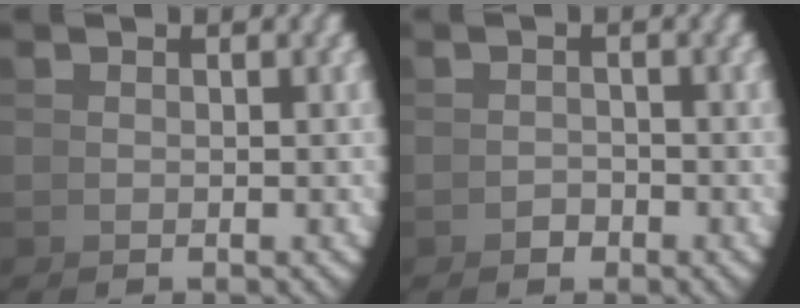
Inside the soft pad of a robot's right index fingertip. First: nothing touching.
{"total": 1.2, "force": [-1.0, -0.5, -0.5], "torque": [0.024, 0.001, -0.019]}